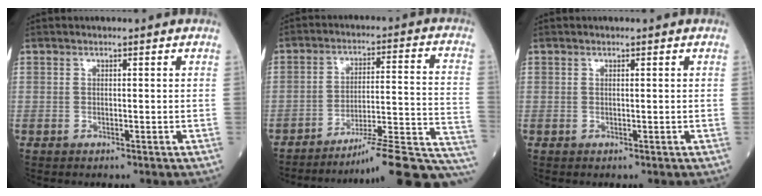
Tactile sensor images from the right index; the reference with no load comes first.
{"total": 19.1, "force": [-17.0, -0.6, 8.7], "torque": [-0.061, 0.020, -0.239]}
{"total": 0.0}